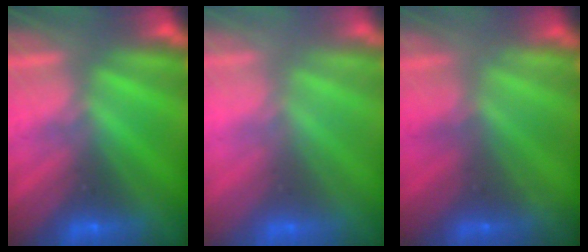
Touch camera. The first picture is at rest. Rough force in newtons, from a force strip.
{"total": 3.1}
{"total": 2.1}